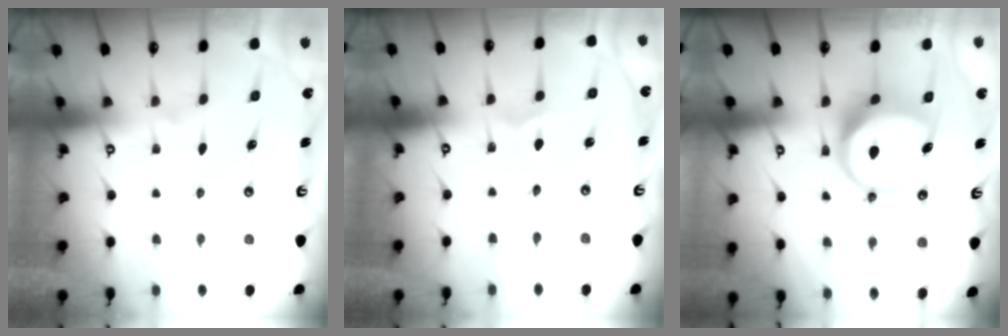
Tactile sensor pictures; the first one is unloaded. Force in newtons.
{"total": 1.2, "press": 1.2, "slide": 0.0}
{"total": 7.1, "press": 7.1, "slide": 0.9}